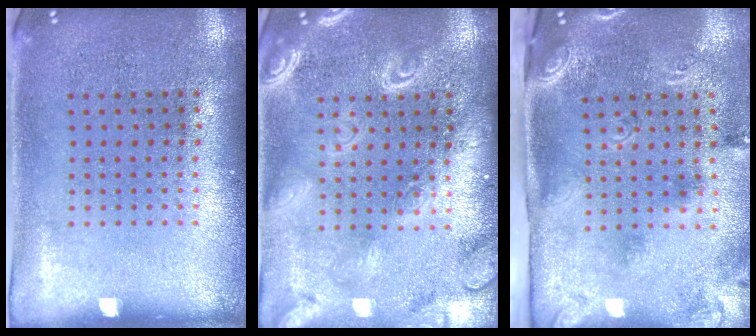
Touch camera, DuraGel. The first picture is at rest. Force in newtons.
{"total": 3.8, "press": 3.7, "slide": 0.5}
{"total": 2.8, "press": 1.7, "slide": 2.2}